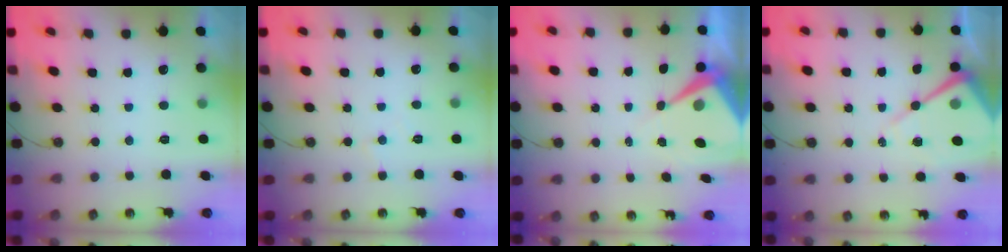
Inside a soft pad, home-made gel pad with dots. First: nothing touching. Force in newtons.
{"total": 3.5, "press": 3.4, "slide": 0.6}
{"total": 8.7, "press": 8.7, "slide": 1.1}
{"total": 12.4, "press": 12.3, "slide": 1.3}